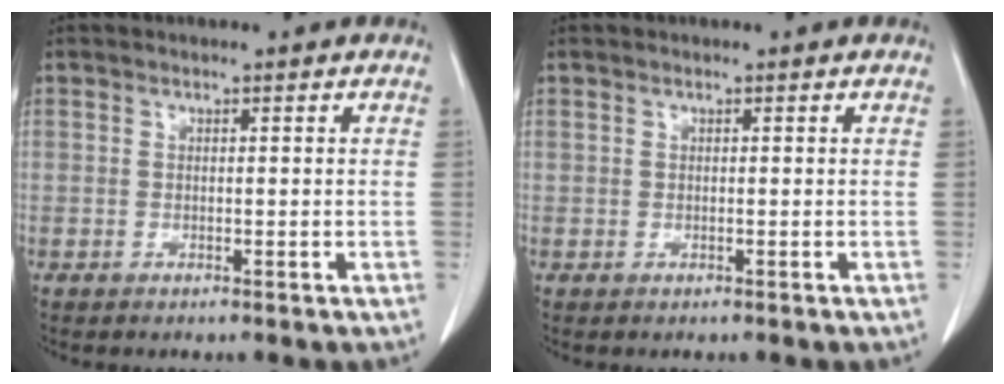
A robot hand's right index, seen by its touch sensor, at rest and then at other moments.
{"total": 0.0}